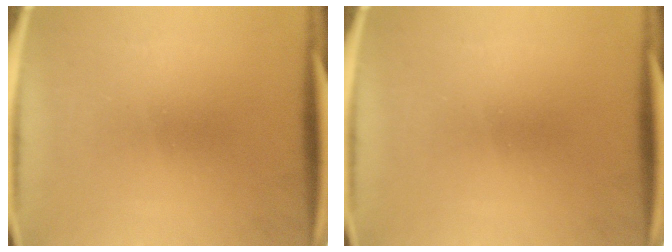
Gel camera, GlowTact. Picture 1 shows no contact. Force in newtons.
{"total": 0.0}